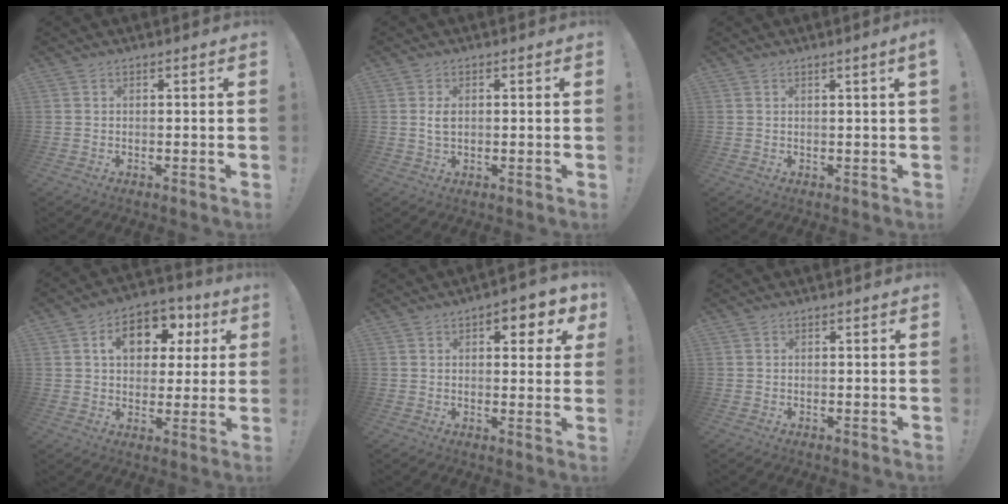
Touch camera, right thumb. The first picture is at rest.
{"total": 2.9, "force": [0.2, 1.8, 2.2], "torque": [-0.036, 0.001, 0.002]}
{"total": 1.8, "force": [0.7, -0.5, 1.6], "torque": [-0.020, -0.007, 0.009]}
{"total": 13.0, "force": [4.5, 9.1, 8.2], "torque": [-0.113, -0.009, 0.081]}
{"total": 6.0, "force": [2.7, 2.9, 4.4], "torque": [-0.034, -0.014, 0.038]}
{"total": 0.0}